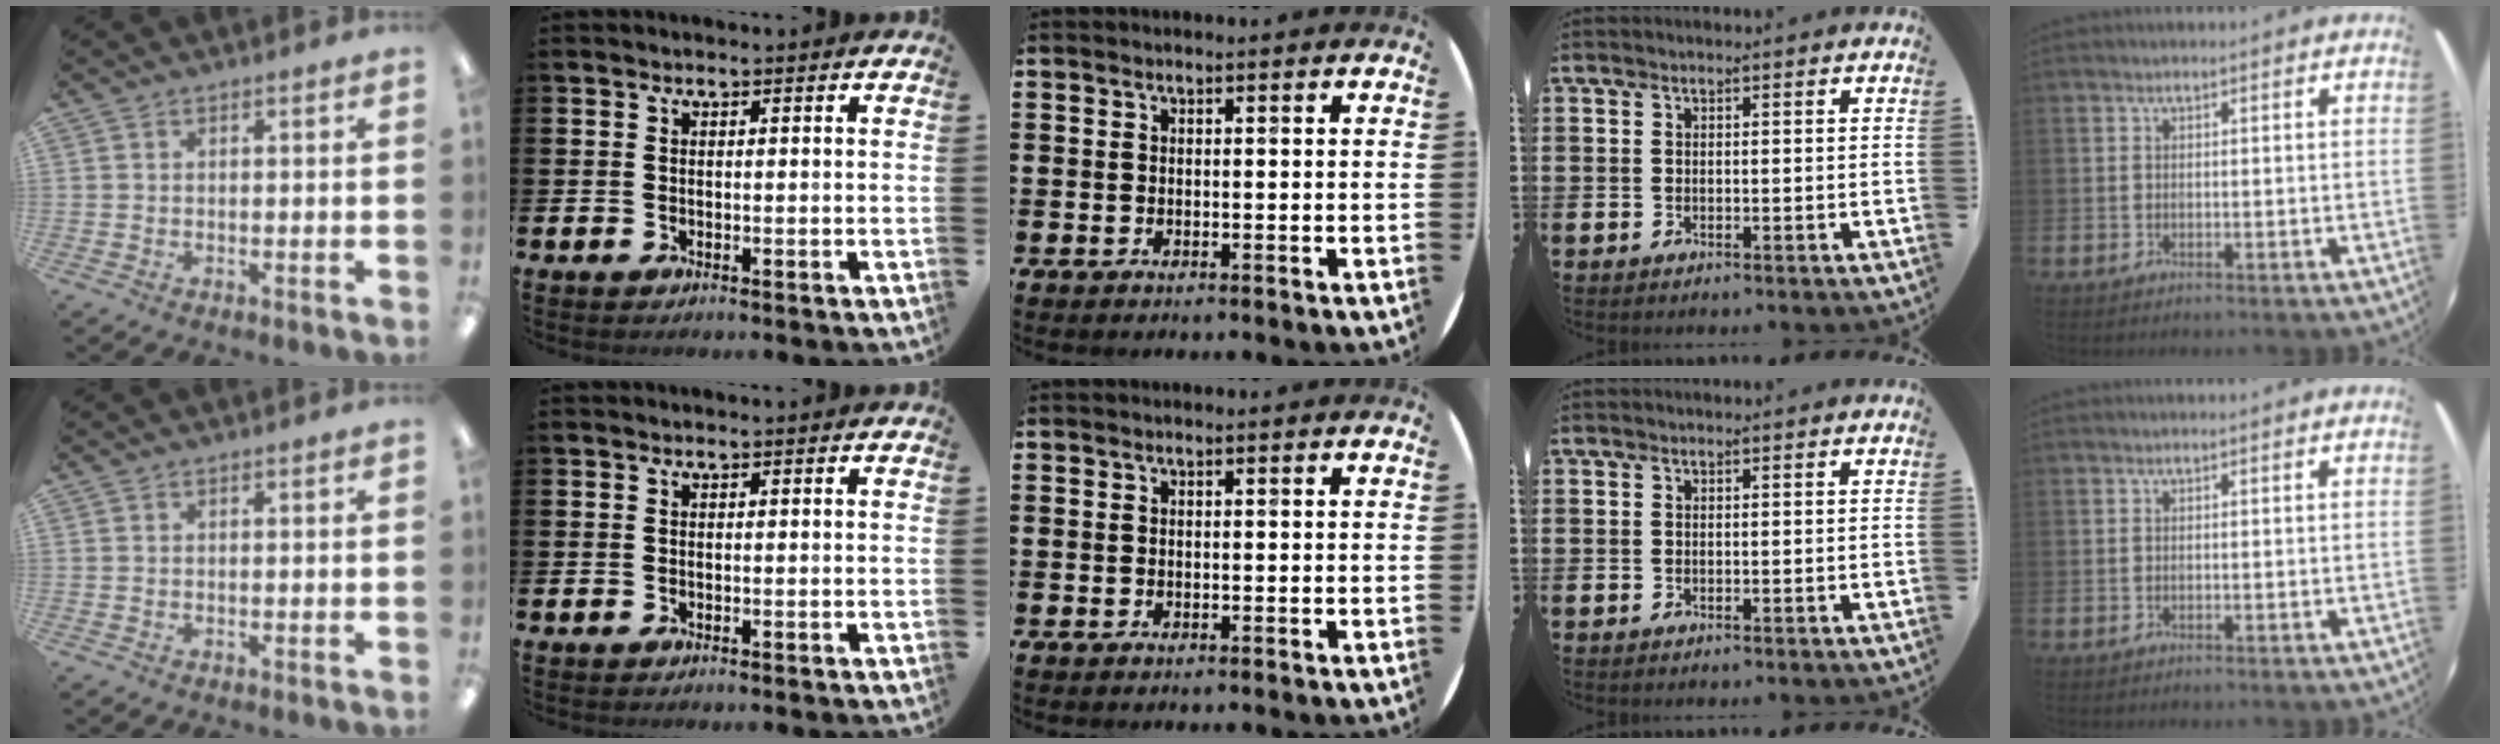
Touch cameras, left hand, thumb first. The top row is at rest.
{}